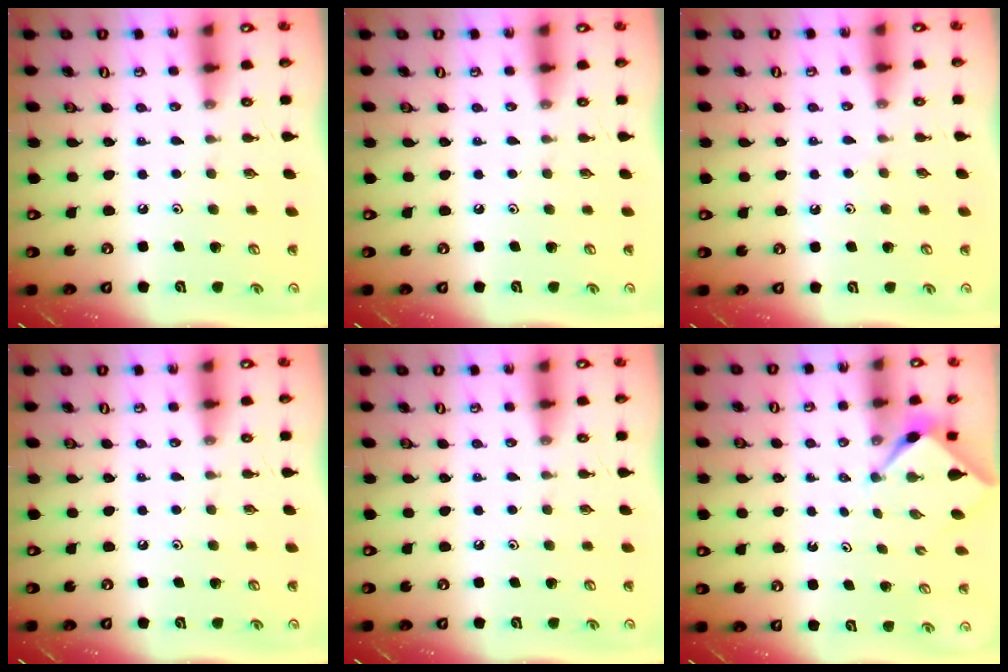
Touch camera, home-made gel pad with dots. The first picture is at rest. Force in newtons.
{"total": 0.0}
{"total": 3.9, "press": 3.9, "slide": 0.6}
{"total": 0.0}
{"total": 0.0}
{"total": 2.3, "press": 2.2, "slide": 0.3}